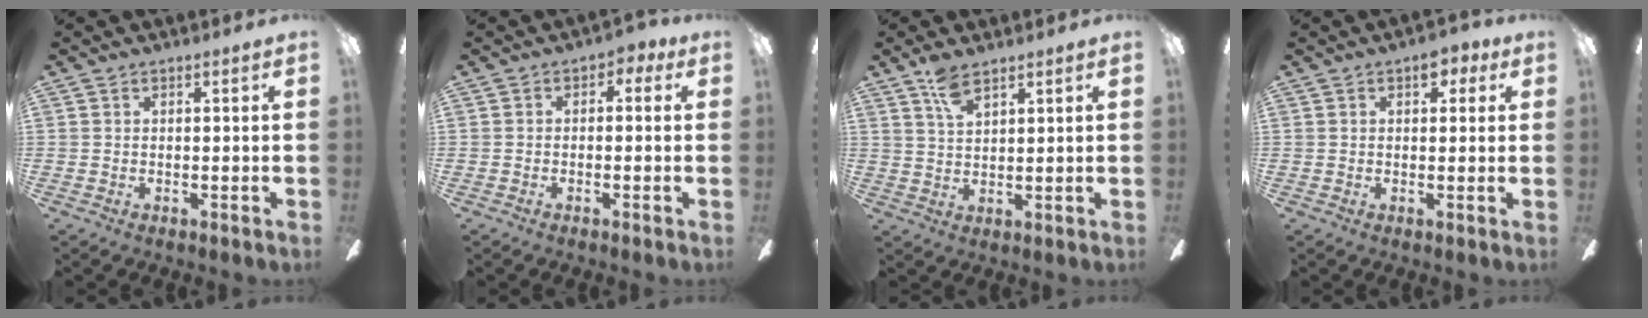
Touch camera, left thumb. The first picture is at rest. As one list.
[{"total": 2.1, "force": [-0.8, 1.7, 1.0], "torque": [-0.010, 0.010, -0.020]}, {"total": 5.5, "force": [4.0, 1.8, 3.3], "torque": [-0.067, -0.011, 0.072]}, {"total": 4.1, "force": [2.0, 2.3, 2.7], "torque": [-0.024, -0.003, 0.029]}]